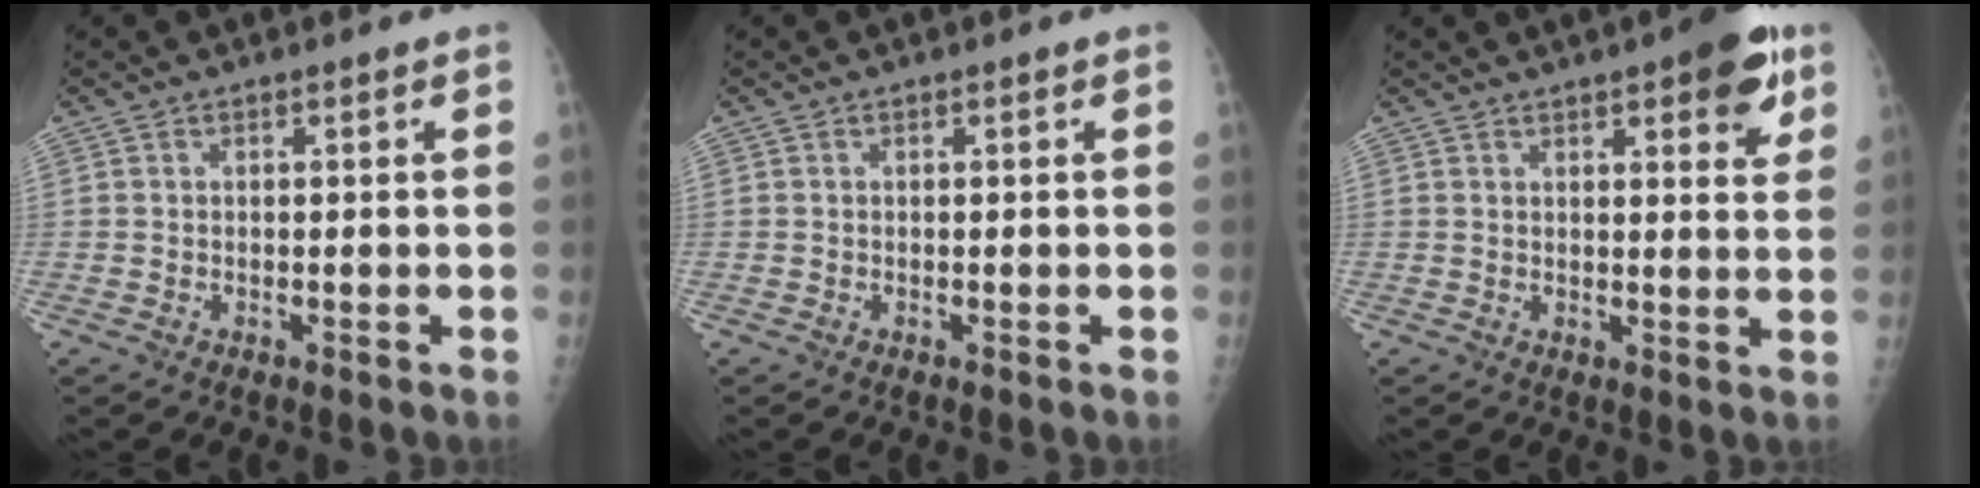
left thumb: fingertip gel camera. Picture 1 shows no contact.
{"total": 0.0}
{"total": 8.8, "force": [4.7, 2.9, 6.8], "torque": [-0.063, -0.015, 0.054]}